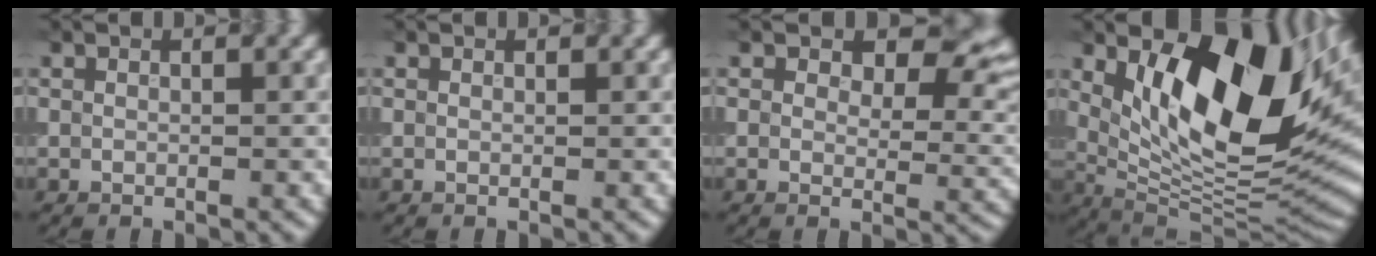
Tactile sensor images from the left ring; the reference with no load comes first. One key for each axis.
{"total": 0.0}
{"total": 6.8, "fx": 3.1, "fy": 4.0, "fz": 4.5, "tx": -0.054, "ty": -0.010, "tz": 0.041}
{"total": 14.7, "fx": 4.9, "fy": 6.2, "fz": 12.4, "tx": -0.187, "ty": -0.013, "tz": 0.088}